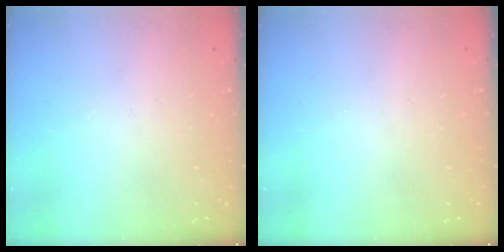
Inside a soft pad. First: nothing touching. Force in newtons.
{"total": 0.0}